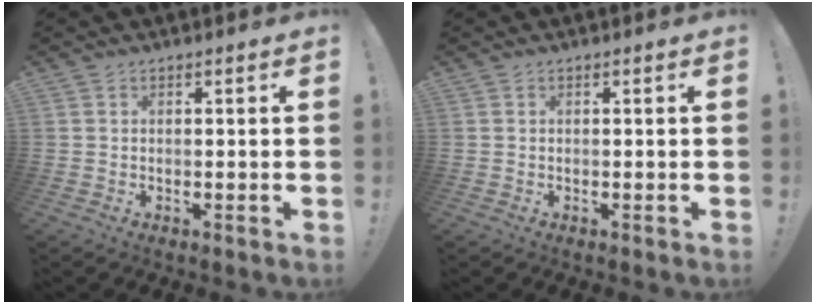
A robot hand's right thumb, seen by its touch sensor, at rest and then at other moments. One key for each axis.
{"total": 0.0}